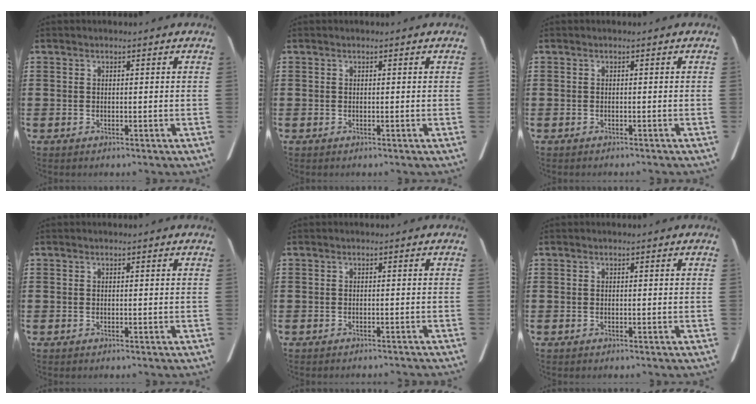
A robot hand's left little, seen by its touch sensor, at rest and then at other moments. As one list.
[{"total": 0.0}, {"total": 0.0}, {"total": 0.0}, {"total": 0.6, "force": [-0.6, 0.0, 0.3], "torque": [-0.006, -0.003, -0.011]}, {"total": 0.0}]